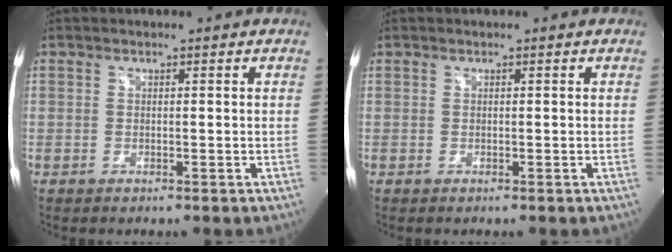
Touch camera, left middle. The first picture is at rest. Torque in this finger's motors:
{"motor_torque": [0.16, -0.29, 0.15, 0.09]}